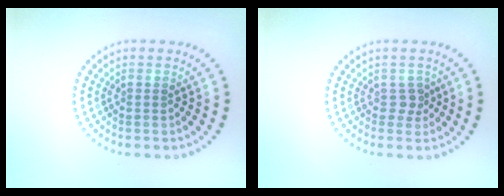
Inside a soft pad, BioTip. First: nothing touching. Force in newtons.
{"total": 1.3, "press": 1.0, "slide": 0.8}